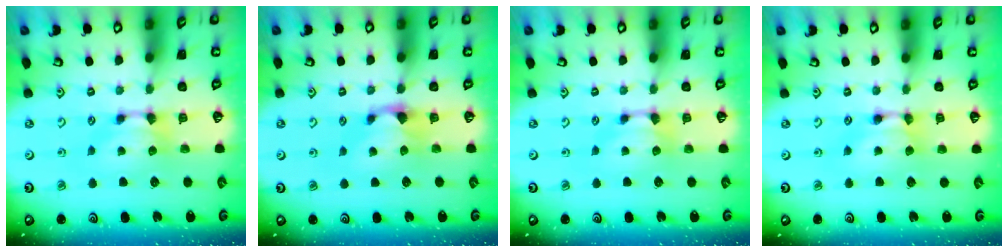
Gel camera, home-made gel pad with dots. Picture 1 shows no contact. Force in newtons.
{"total": 1.0, "press": 0.1, "slide": 1.0}
{"total": 0.0}
{"total": 1.5, "press": 1.5, "slide": 0.2}